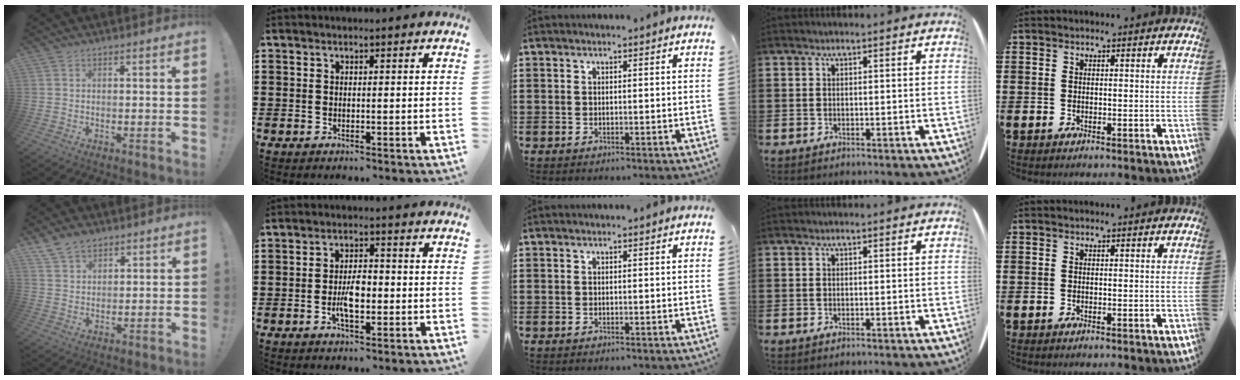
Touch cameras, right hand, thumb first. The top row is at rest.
{"thumb": {"total": 6.2, "force": [4.8, 3.6, 1.8], "torque": [-0.036, -0.023, 0.094]}, "index": {"total": 4.9, "force": [-1.1, 2.1, 4.3], "torque": [-0.089, 0.002, -0.023]}}